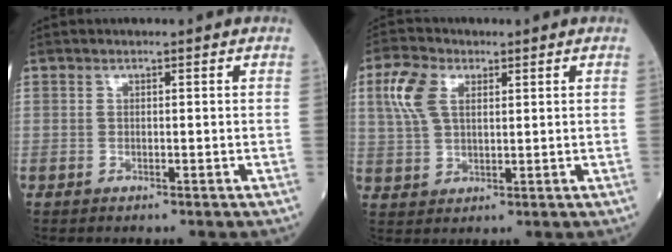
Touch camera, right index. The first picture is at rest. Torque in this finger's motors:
{"motor_torque": [0.94, 0.36, 0.16, 0.08]}